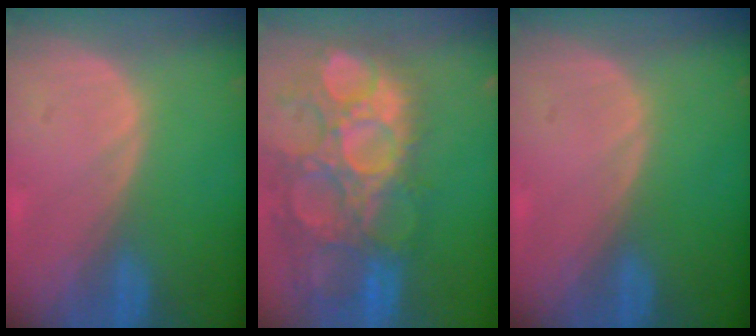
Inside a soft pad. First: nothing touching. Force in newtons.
{"total": 15.2, "press": 12.6, "slide": 8.5}
{"total": 0.0}